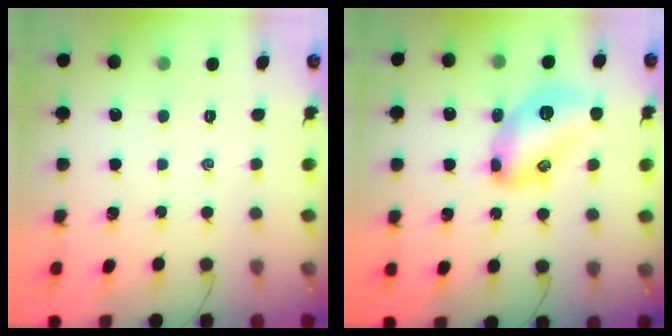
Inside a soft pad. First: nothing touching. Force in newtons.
{"total": 13.2, "press": 13.1, "slide": 0.7}